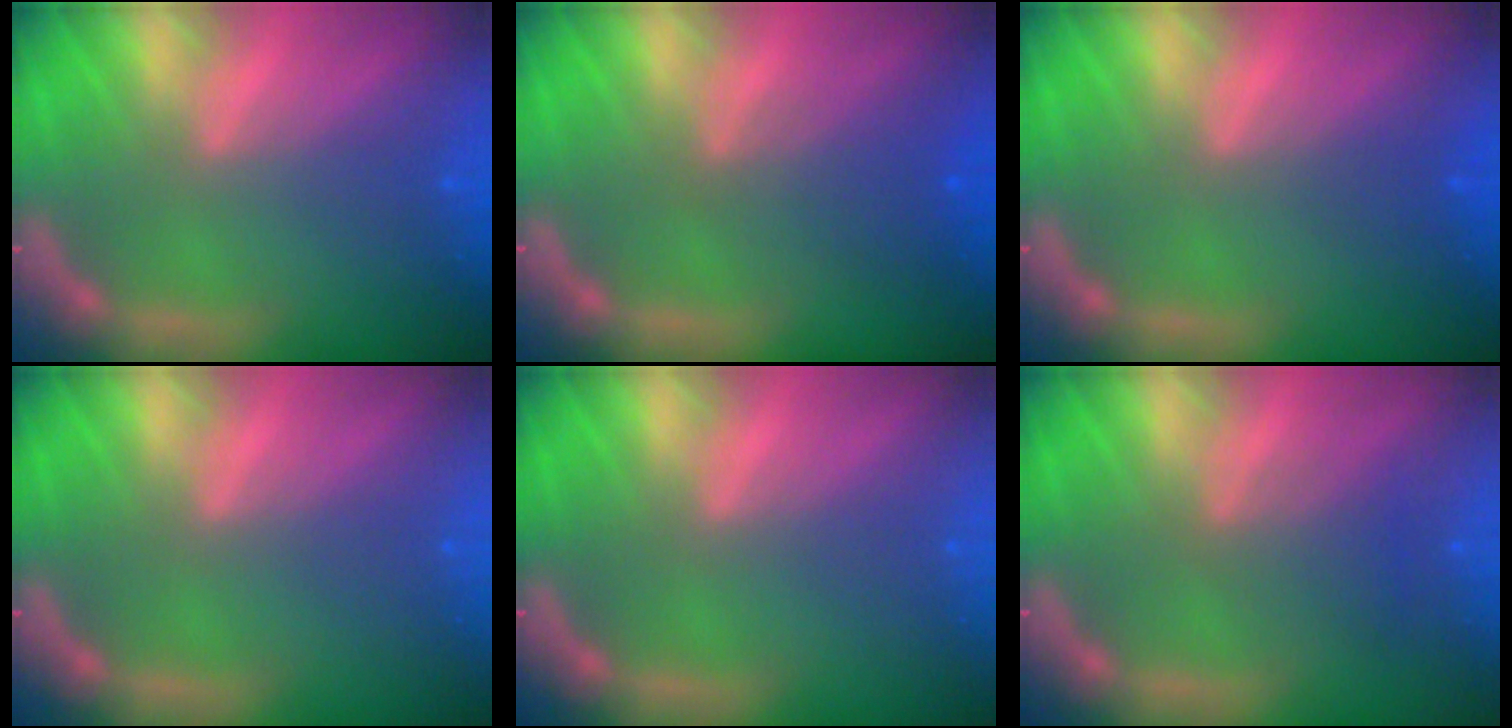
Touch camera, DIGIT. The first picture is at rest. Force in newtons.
{"total": 3.0}
{"total": 1.0}
{"total": 0.0}
{"total": 0.0}
{"total": 2.5}